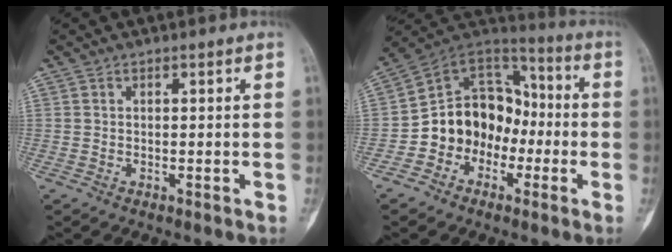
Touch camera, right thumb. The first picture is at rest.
{"total": 14.6, "force": [-4.3, 12.1, 7.1], "torque": [-0.070, 0.078, -0.084]}